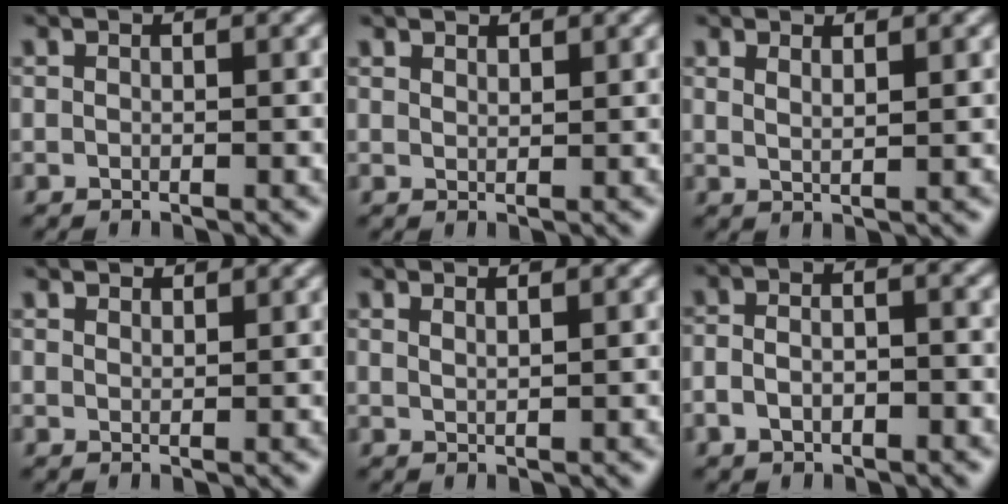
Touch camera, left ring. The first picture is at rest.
{"total": 1.2, "force": [1.1, 0.2, 0.2], "torque": [-0.004, -0.001, 0.020]}
{"total": 1.5, "force": [1.0, 0.5, 1.0], "torque": [-0.014, -0.003, 0.016]}
{"total": 1.6, "force": [1.5, 0.4, 0.3], "torque": [-0.009, 0.000, 0.022]}
{"total": 0.9, "force": [0.7, 0.3, 0.6], "torque": [-0.005, -0.002, 0.010]}
{"total": 3.4, "force": [-1.2, 1.9, 2.5], "torque": [-0.042, -0.002, -0.020]}